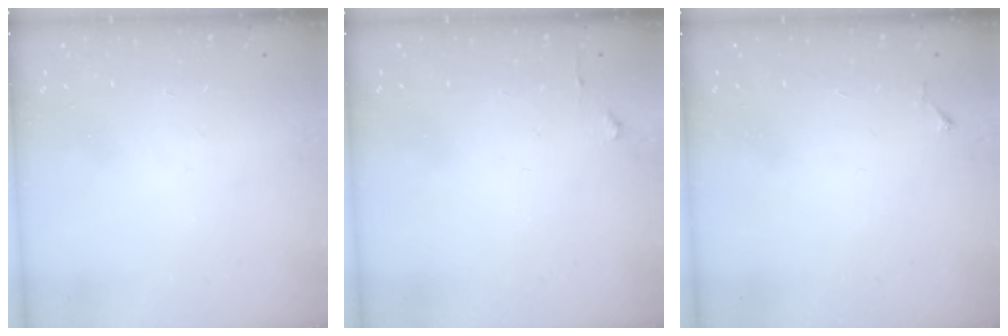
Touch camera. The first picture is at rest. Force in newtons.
{"total": 2.7, "press": 2.6, "slide": 0.4}
{"total": 4.5, "press": 4.5, "slide": 0.6}